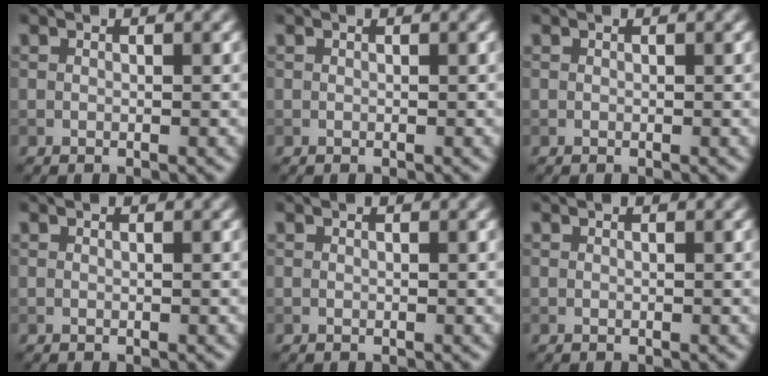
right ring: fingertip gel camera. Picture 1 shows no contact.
{"total": 0.0}
{"total": 0.0}
{"total": 0.0}
{"total": 0.0}
{"total": 0.0}